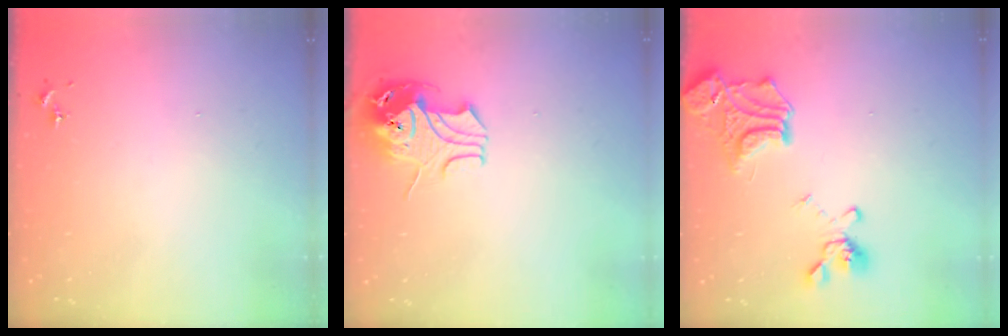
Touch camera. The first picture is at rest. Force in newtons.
{"total": 9.9, "press": 9.8, "slide": 1.4}
{"total": 19.3, "press": 19.2, "slide": 2.0}